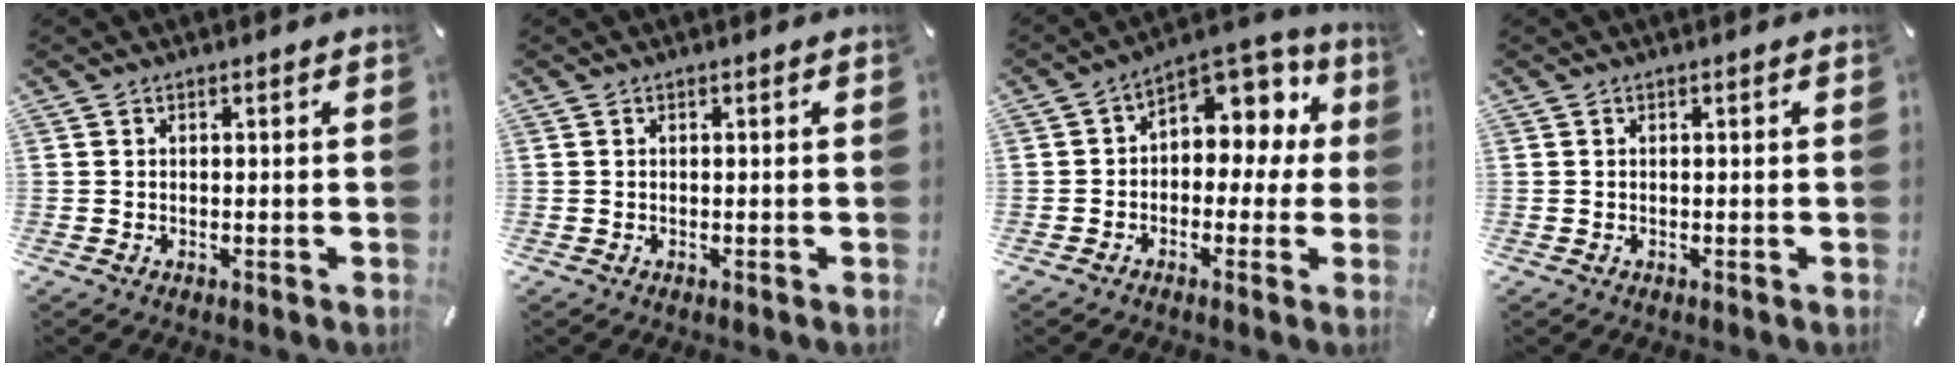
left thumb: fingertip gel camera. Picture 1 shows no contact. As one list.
[{"total": 0.0}, {"total": 7.7, "force": [2.4, 5.7, 4.6], "torque": [-0.061, -0.026, 0.040]}, {"total": 0.0}]